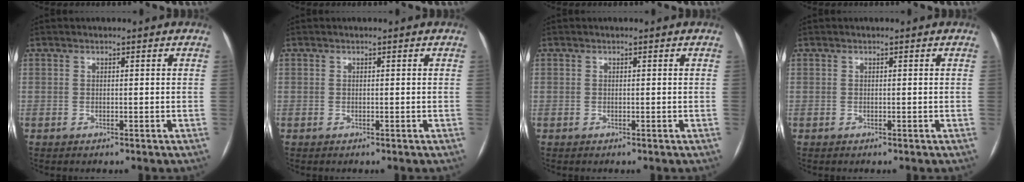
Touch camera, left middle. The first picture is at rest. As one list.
[{"total": 0.0}, {"total": 0.0}, {"total": 0.0}]